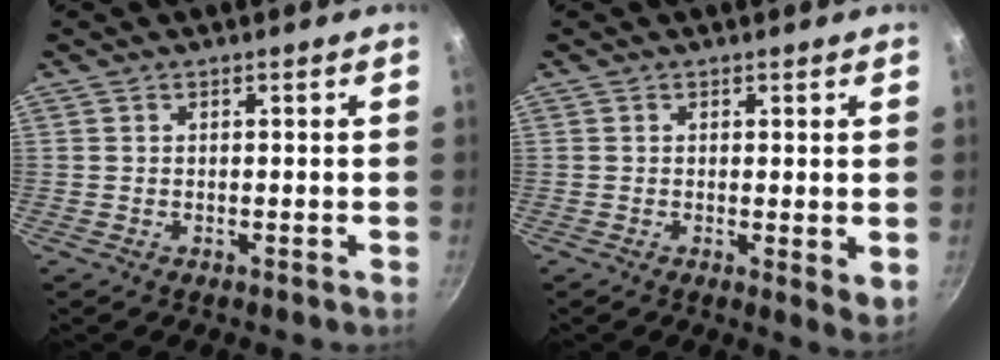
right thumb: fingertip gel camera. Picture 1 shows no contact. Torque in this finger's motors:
{"motor_torque": [-0.35, 0.26, -0.12, -0.07, 0.09]}